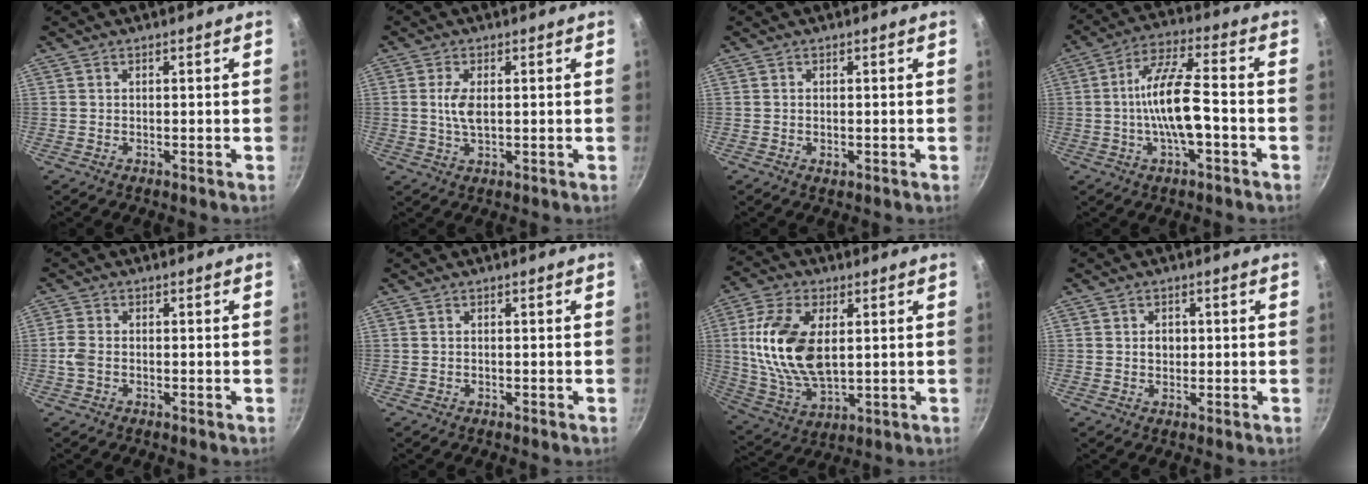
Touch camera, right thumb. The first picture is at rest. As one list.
[{"total": 4.4, "force": [0.5, 2.0, 3.9], "torque": [-0.079, -0.001, 0.010]}, {"total": 1.2, "force": [-0.2, 0.7, 0.9], "torque": [-0.014, -0.001, -0.003]}, {"total": 12.0, "force": [-2.4, 3.6, 11.2], "torque": [-0.203, 0.029, -0.055]}, {"total": 2.8, "force": [-0.6, 1.9, 2.0], "torque": [-0.048, 0.006, -0.017]}, {"total": 0.0}, {"total": 17.1, "force": [2.8, 9.6, 13.9], "torque": [-0.261, -0.007, 0.060]}, {"total": 2.4, "force": [0.2, 2.1, 1.3], "torque": [-0.007, 0.002, 0.003]}]